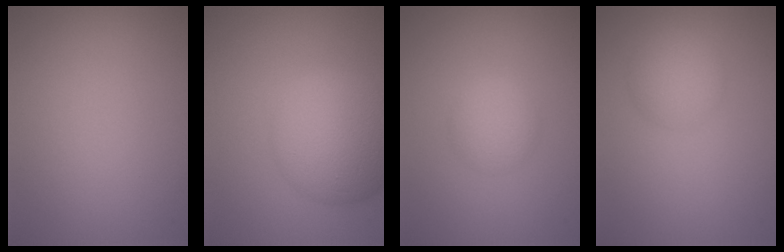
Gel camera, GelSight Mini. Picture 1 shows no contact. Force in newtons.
{"total": 8.2, "press": 8.2, "slide": 0.2}
{"total": 2.4, "press": 2.4, "slide": 0.1}
{"total": 2.9, "press": 2.9, "slide": 0.2}